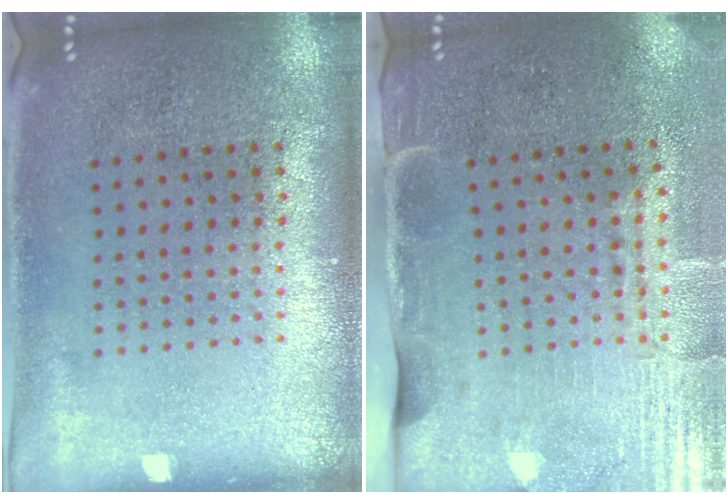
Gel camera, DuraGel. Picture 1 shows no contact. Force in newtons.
{"total": 4.3, "press": 3.6, "slide": 2.4}